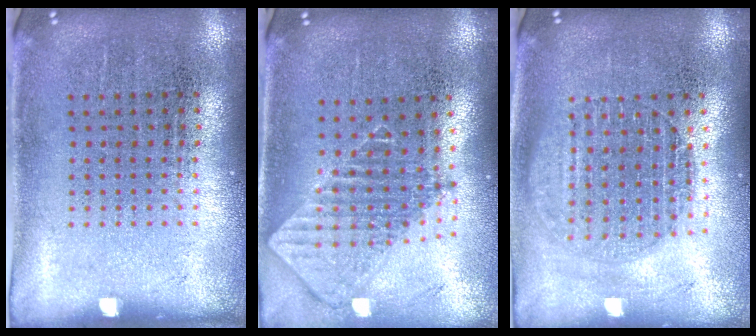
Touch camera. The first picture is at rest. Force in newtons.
{"total": 2.0, "press": 1.6, "slide": 1.2}
{"total": 1.6, "press": 1.4, "slide": 0.8}